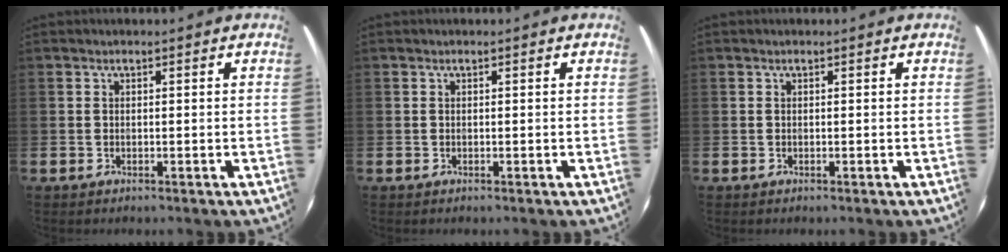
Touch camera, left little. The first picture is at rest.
{"total": 0.0}
{"total": 0.0}